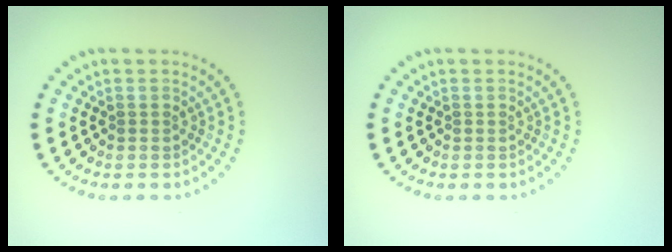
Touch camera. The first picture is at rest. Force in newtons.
{"total": 0.0}